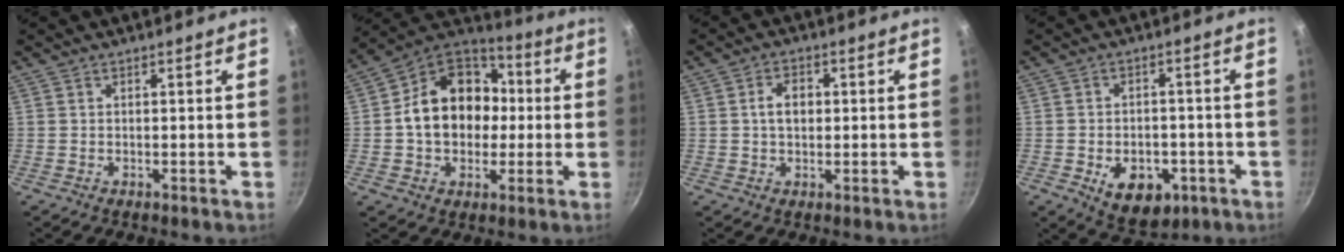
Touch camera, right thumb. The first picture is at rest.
{"total": 18.3, "force": [0.2, 14.5, 11.3], "torque": [-0.155, 0.039, -0.008]}
{"total": 4.7, "force": [0.4, 3.3, 3.3], "torque": [-0.038, 0.011, 0.003]}
{"total": 10.7, "force": [-3.8, 7.1, 7.0], "torque": [-0.070, 0.007, -0.042]}